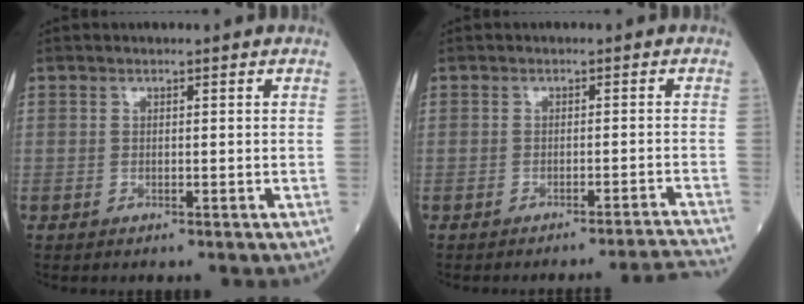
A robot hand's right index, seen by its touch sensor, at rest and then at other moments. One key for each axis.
{"total": 6.0, "fx": -5.5, "fy": -2.4, "fz": 0.3, "tx": 0.011, "ty": -0.005, "tz": -0.068}